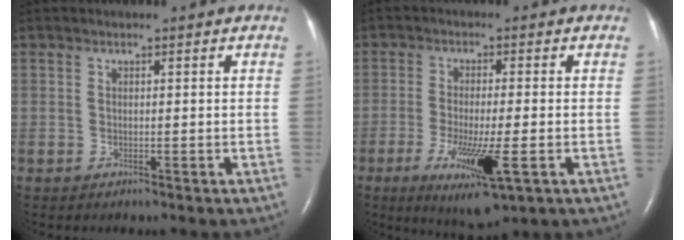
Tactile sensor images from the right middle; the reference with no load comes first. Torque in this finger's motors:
{"motor_torque": [1.51, -0.63, 0.72, 0.14]}